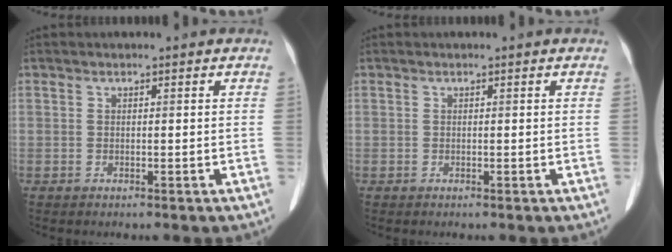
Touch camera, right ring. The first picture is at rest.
{"total": 0.0}